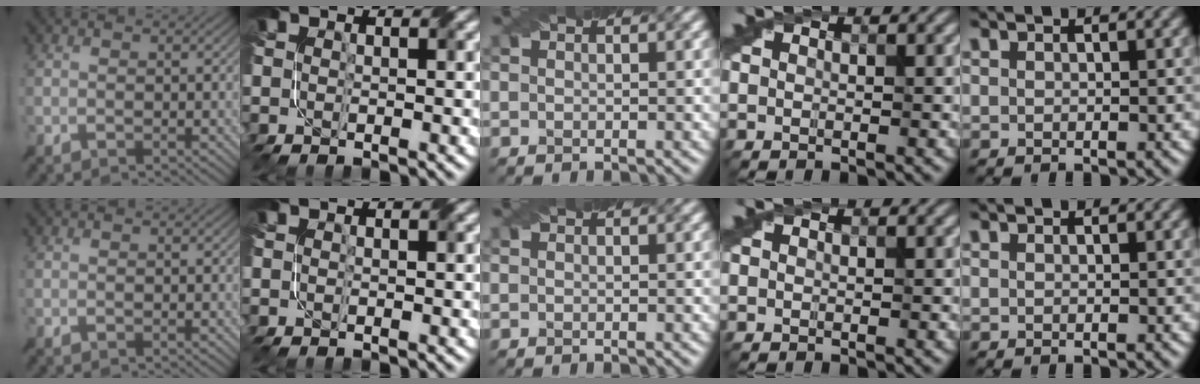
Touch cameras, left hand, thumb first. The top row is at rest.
{}